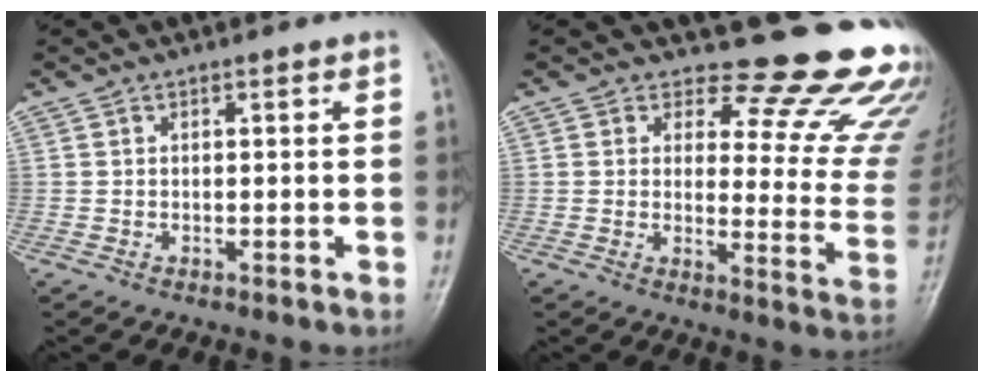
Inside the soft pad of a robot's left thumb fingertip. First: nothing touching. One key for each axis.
{"total": 18.1, "fx": 15.7, "fy": 6.3, "fz": 6.4, "tx": -0.020, "ty": -0.148, "tz": 0.167}